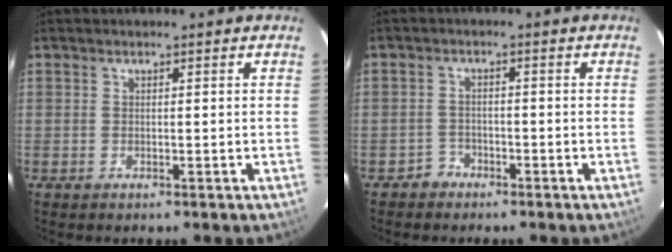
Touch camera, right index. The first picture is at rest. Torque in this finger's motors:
{"motor_torque": [0.02, -0.13, -0.14, -0.09]}